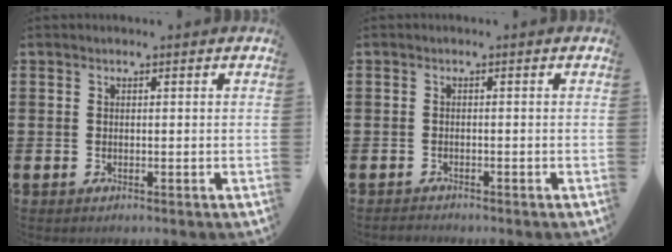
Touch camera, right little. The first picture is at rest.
{"total": 0.7, "force": [-0.7, 0.0, -0.1], "torque": [-0.001, -0.001, -0.015]}